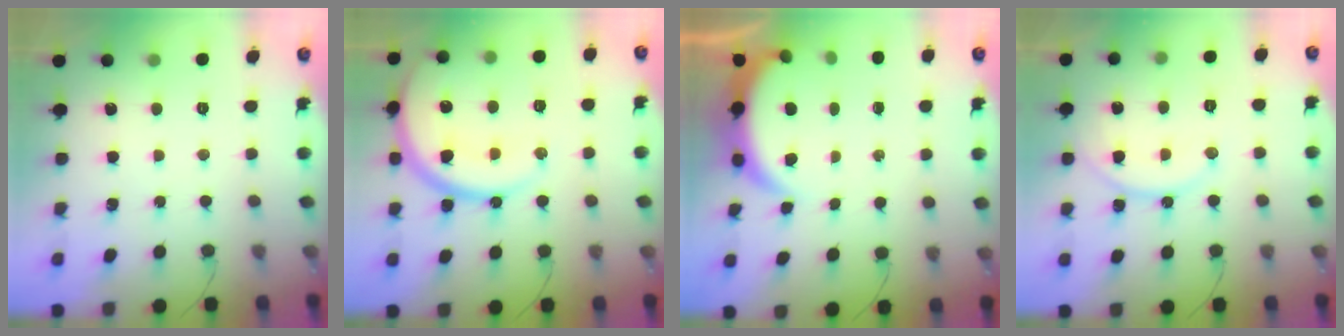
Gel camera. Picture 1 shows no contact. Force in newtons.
{"total": 18.6, "press": 18.6, "slide": 1.0}
{"total": 5.8, "press": 5.7, "slide": 0.5}
{"total": 11.7, "press": 11.5, "slide": 2.4}